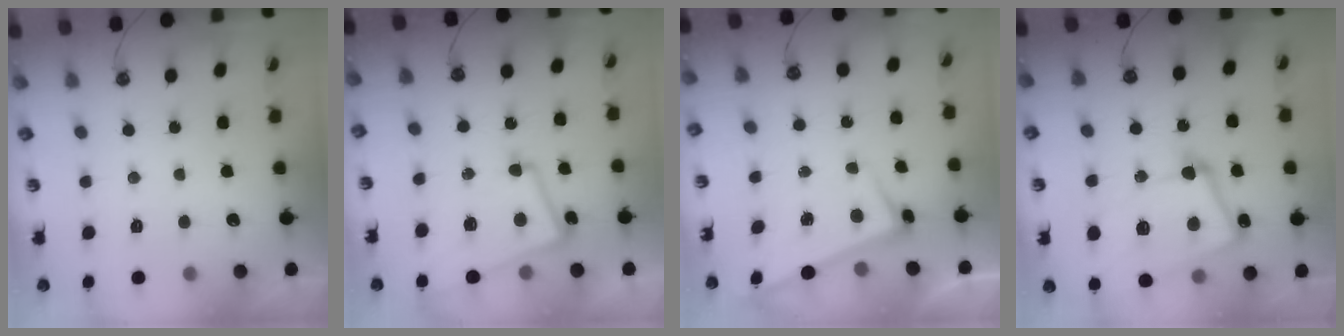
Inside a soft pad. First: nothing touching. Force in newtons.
{"total": 4.0, "press": 3.7, "slide": 1.4}
{"total": 2.9, "press": 2.9, "slide": 0.4}
{"total": 17.5, "press": 17.3, "slide": 2.5}